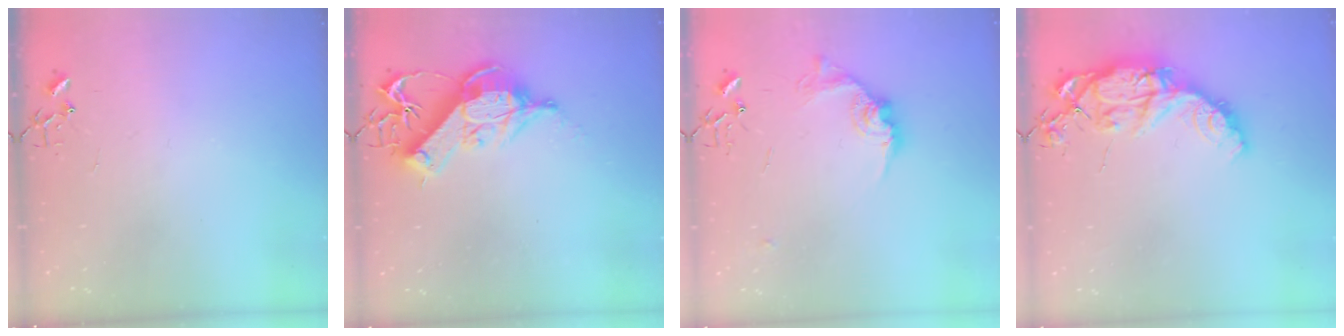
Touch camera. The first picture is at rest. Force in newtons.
{"total": 13.7, "press": 13.5, "slide": 2.2}
{"total": 13.4, "press": 13.3, "slide": 0.8}
{"total": 16.6, "press": 16.5, "slide": 1.3}